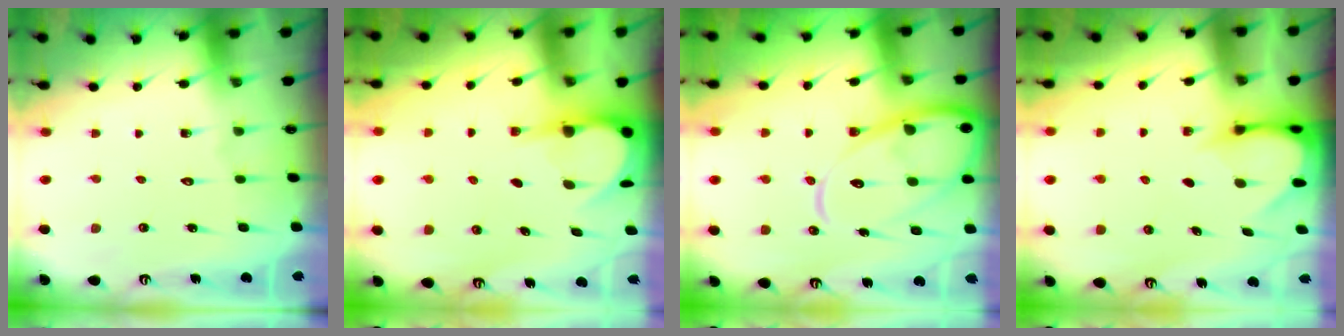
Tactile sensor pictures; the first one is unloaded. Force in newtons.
{"total": 6.0, "press": 6.0, "slide": 0.3}
{"total": 17.0, "press": 16.9, "slide": 1.8}
{"total": 3.3, "press": 3.3, "slide": 0.3}